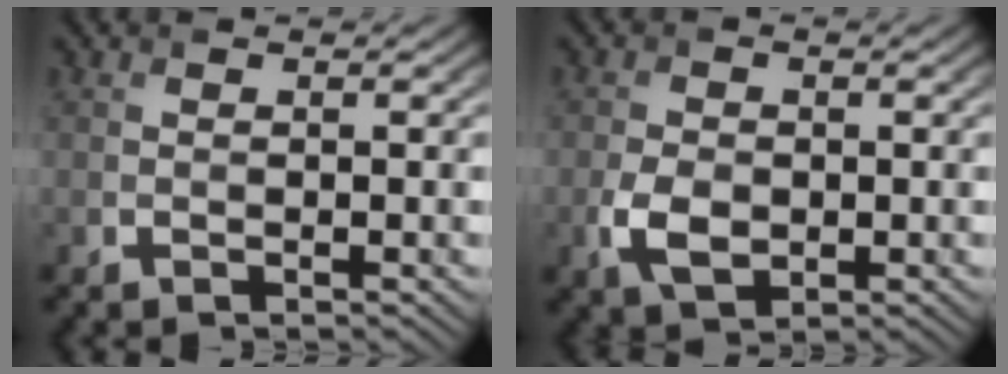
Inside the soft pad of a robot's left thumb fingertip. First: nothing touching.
{"total": 4.0, "force": [-0.9, 2.7, 2.8], "torque": [-0.067, -0.009, -0.021]}